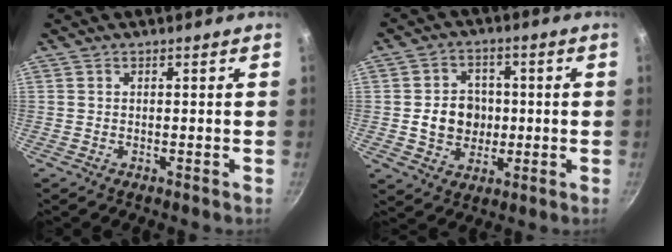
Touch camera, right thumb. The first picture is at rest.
{"total": 8.9, "force": [-0.3, 7.7, 4.5], "torque": [-0.043, 0.008, -0.004]}